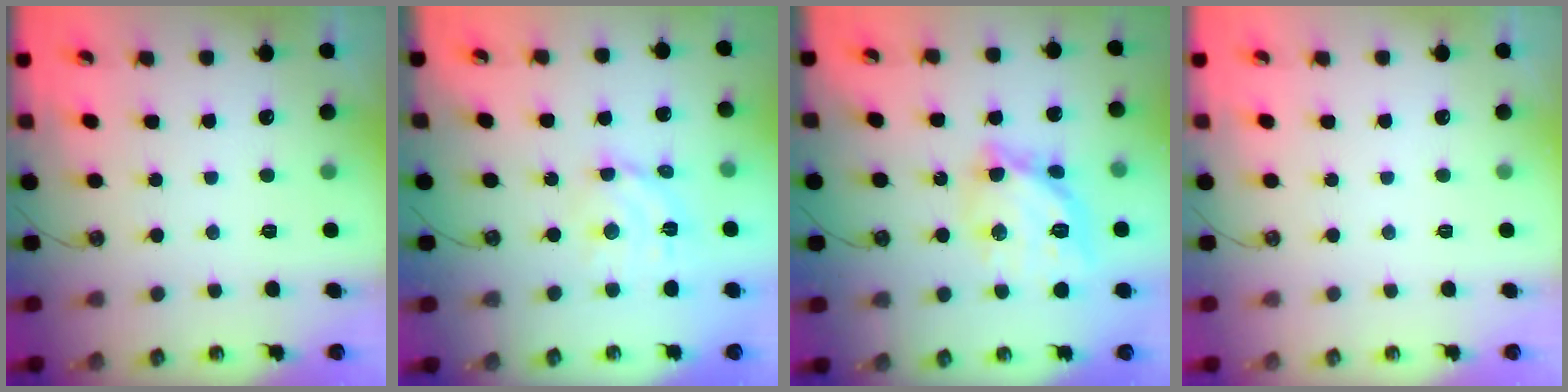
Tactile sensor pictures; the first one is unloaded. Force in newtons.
{"total": 8.7, "press": 8.7, "slide": 0.5}
{"total": 14.9, "press": 14.8, "slide": 1.4}
{"total": 0.0}